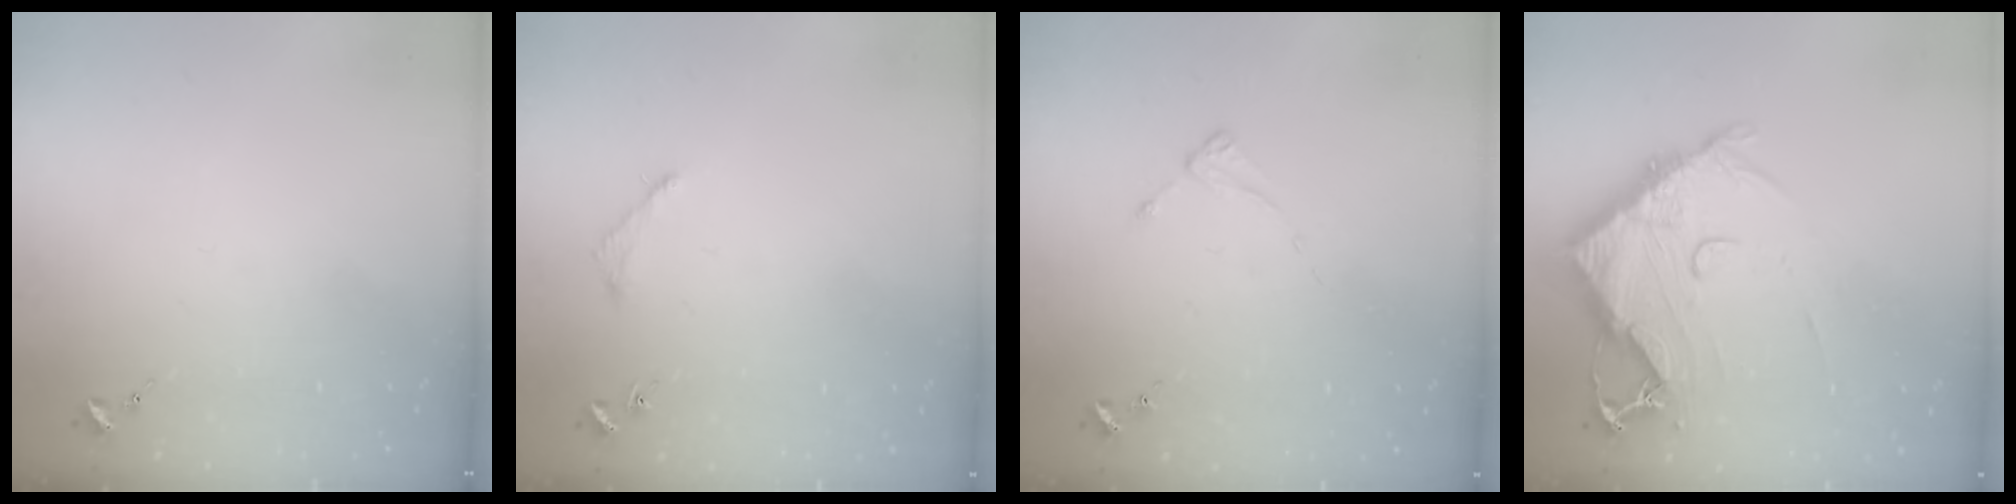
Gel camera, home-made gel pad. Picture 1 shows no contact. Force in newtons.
{"total": 3.0, "press": 3.0, "slide": 0.4}
{"total": 2.0, "press": 2.0, "slide": 0.3}
{"total": 13.0, "press": 12.9, "slide": 1.5}